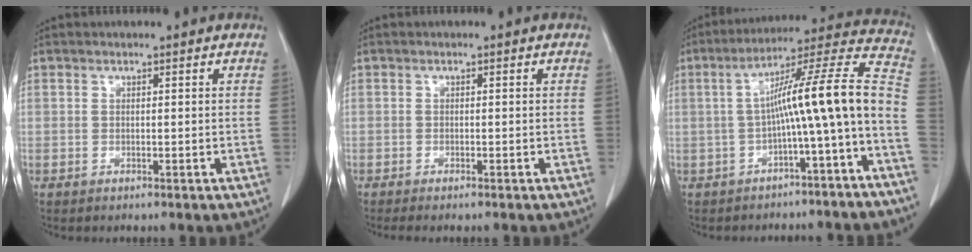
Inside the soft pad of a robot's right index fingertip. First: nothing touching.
{"total": 2.4, "force": [-2.0, 0.1, 1.3], "torque": [-0.016, -0.004, -0.026]}
{"total": 14.0, "force": [-3.5, -0.6, 13.5], "torque": [-0.195, 0.041, -0.056]}